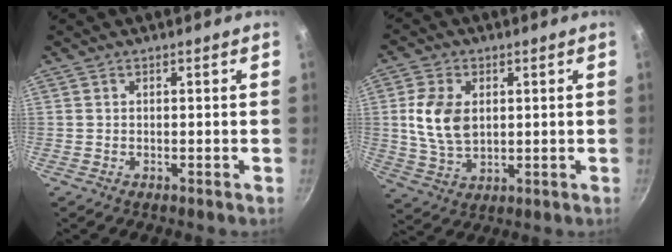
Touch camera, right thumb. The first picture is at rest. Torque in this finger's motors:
{"motor_torque": [0.04, 0.04, 1.34, -0.18, 0.09]}